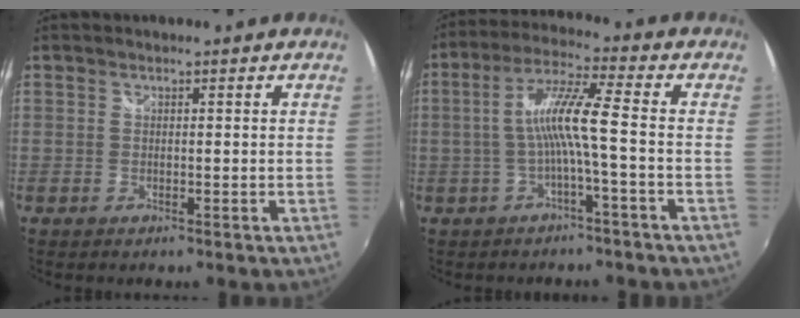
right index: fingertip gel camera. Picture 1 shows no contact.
{"total": 8.2, "force": [-1.9, -0.4, 7.9], "torque": [-0.167, 0.011, -0.030]}